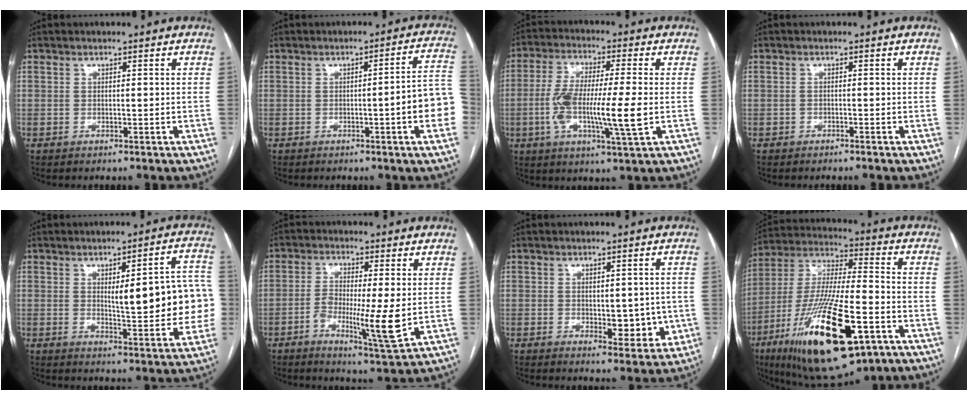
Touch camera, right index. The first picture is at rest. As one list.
[{"total": 8.6, "force": [-2.1, 0.2, 8.3], "torque": [-0.088, 0.016, -0.033]}, {"total": 12.5, "force": [-1.8, 1.1, 12.3], "torque": [-0.239, -0.004, -0.035]}, {"total": 0.6, "force": [-0.6, 0.2, 0.0], "torque": [-0.004, -0.001, -0.013]}, {"total": 14.4, "force": [0.5, 3.4, 14.0], "torque": [-0.166, 0.018, 0.011]}, {"total": 9.1, "force": [-1.7, 1.0, 8.8], "torque": [-0.155, -0.015, -0.027]}, {"total": 5.8, "force": [-0.4, 3.2, 4.9], "torque": [-0.053, -0.003, 0.008]}, {"total": 25.5, "force": [-11.2, 6.3, 22.0], "torque": [-0.438, -0.037, -0.183]}]